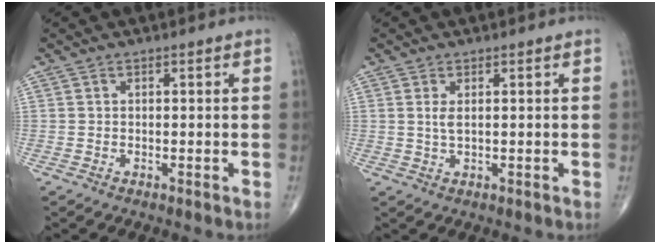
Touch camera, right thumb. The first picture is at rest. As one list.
[{"total": 2.1, "force": [0.6, 0.8, 1.9], "torque": [-0.042, -0.003, 0.017]}]